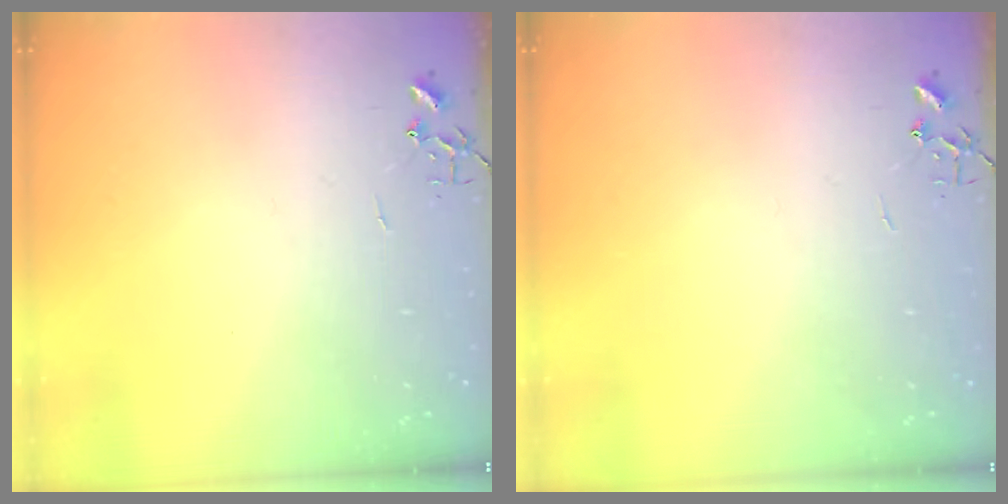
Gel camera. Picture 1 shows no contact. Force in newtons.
{"total": 0.0}